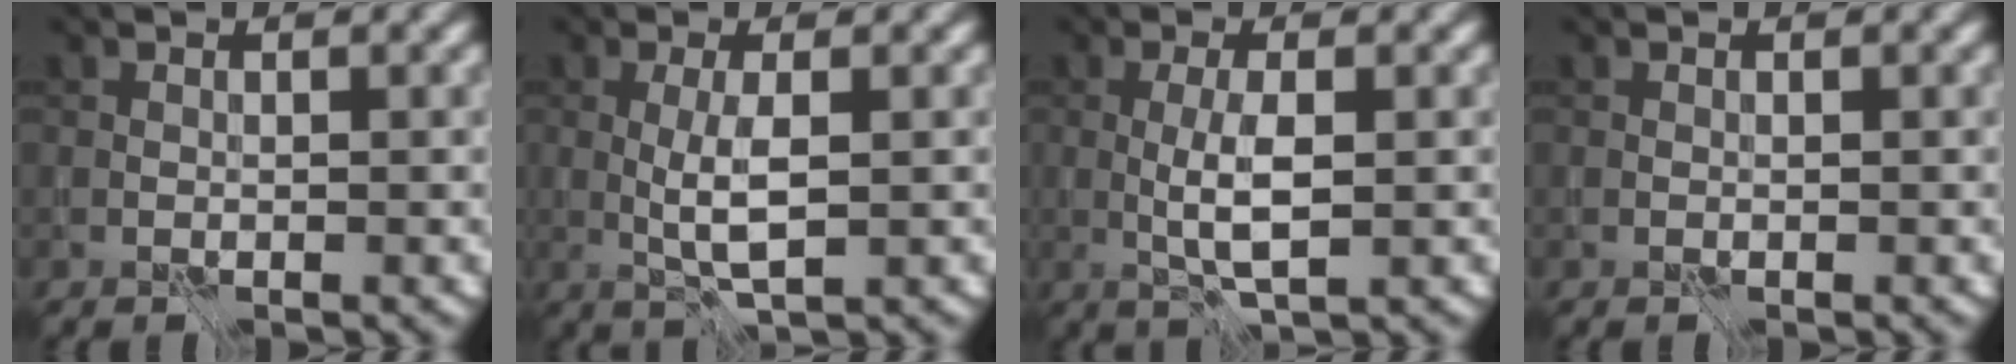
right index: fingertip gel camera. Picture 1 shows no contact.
{"total": 2.7, "force": [-0.2, 0.4, 2.6], "torque": [-0.057, 0.000, -0.003]}
{"total": 2.9, "force": [-0.4, 0.5, 2.9], "torque": [-0.059, 0.000, -0.006]}
{"total": 0.0}